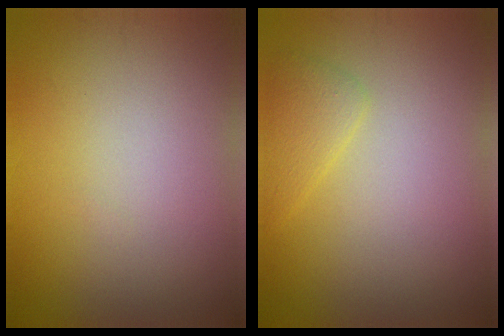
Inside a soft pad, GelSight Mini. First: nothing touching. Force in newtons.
{"total": 1.7, "press": 1.7, "slide": 0.0}